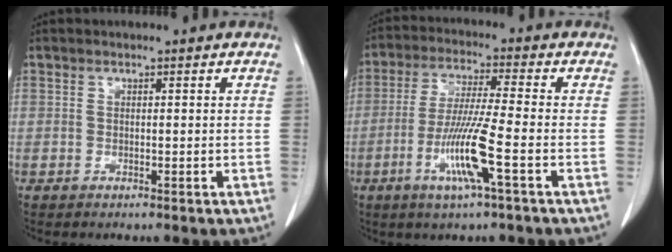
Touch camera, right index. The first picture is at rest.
{"total": 10.0, "force": [-3.6, -0.5, 9.3], "torque": [-0.186, -0.014, -0.072]}